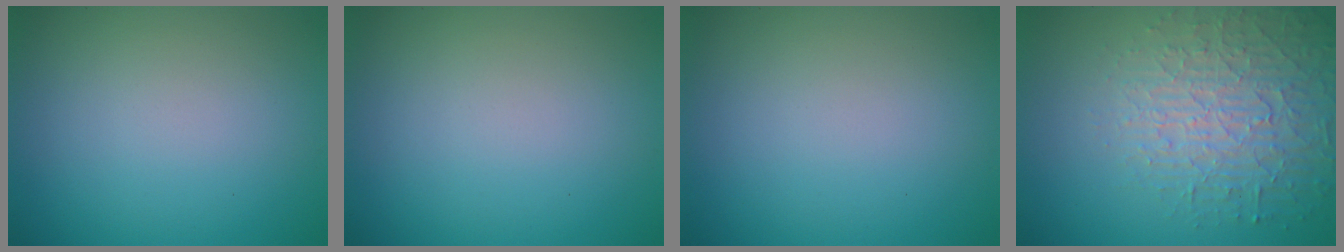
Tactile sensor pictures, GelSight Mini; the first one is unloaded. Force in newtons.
{"total": 0.0}
{"total": 0.0}
{"total": 4.4, "press": 4.3, "slide": 1.2}